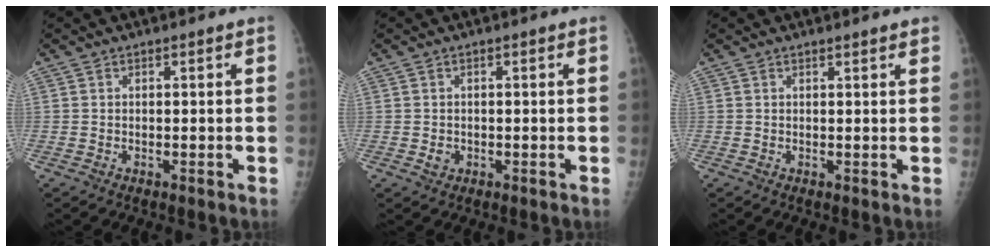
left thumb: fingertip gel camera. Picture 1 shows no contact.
{"total": 1.4, "force": [-0.3, 1.2, 0.6], "torque": [-0.005, 0.002, -0.002]}
{"total": 1.6, "force": [1.4, 0.1, 0.8], "torque": [-0.005, 0.000, 0.017]}